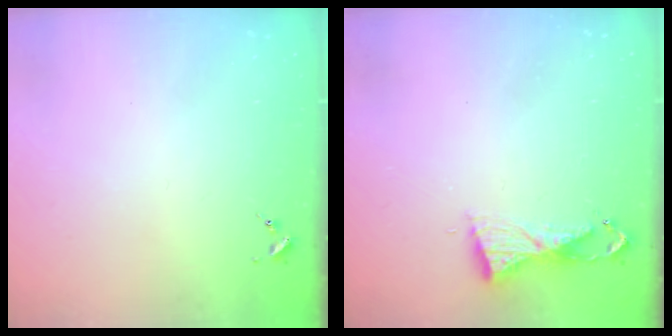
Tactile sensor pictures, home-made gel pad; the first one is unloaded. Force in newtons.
{"total": 6.2, "press": 6.1, "slide": 0.6}